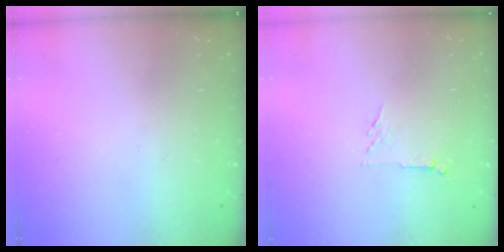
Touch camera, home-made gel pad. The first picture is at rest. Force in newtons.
{"total": 5.0, "press": 4.9, "slide": 0.4}